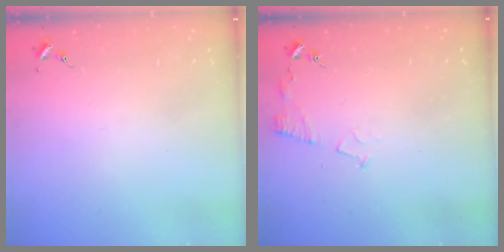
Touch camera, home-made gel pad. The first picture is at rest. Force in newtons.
{"total": 6.1, "press": 6.1, "slide": 0.7}